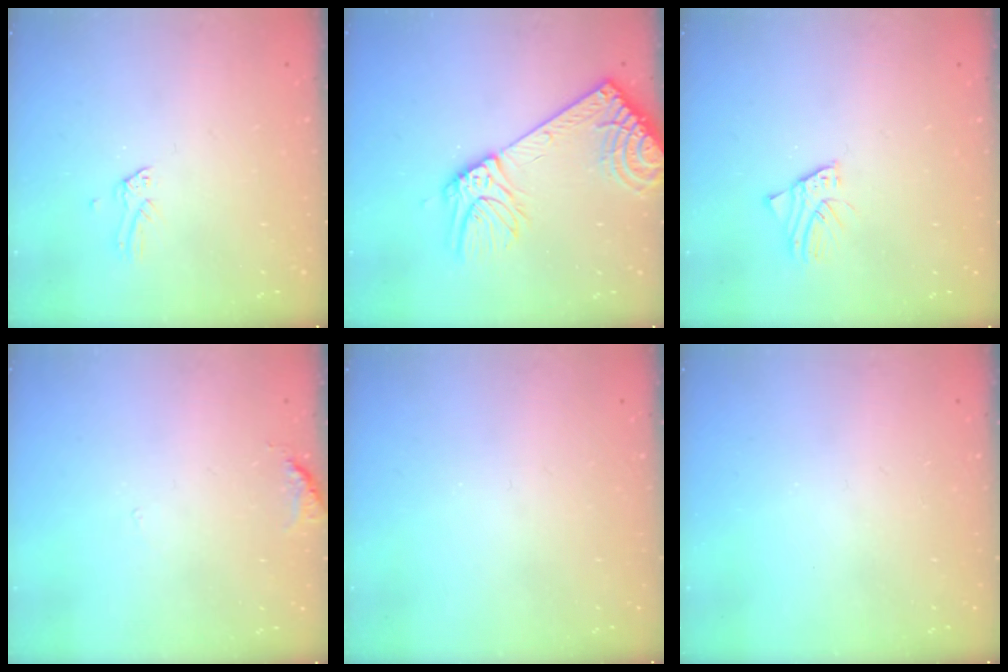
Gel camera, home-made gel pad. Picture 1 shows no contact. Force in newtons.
{"total": 15.7, "press": 15.2, "slide": 3.9}
{"total": 1.9, "press": 1.9, "slide": 0.0}
{"total": 6.0, "press": 5.9, "slide": 0.7}
{"total": 0.0}
{"total": 0.0}